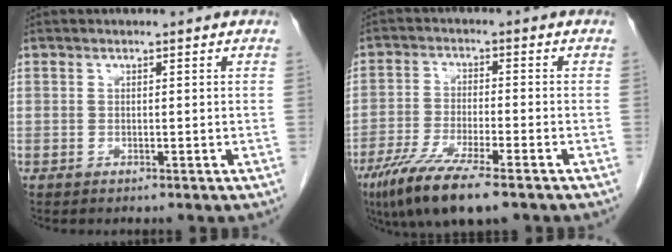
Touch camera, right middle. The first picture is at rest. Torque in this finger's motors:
{"motor_torque": [0.54, -0.31, 0.20, 0.14]}